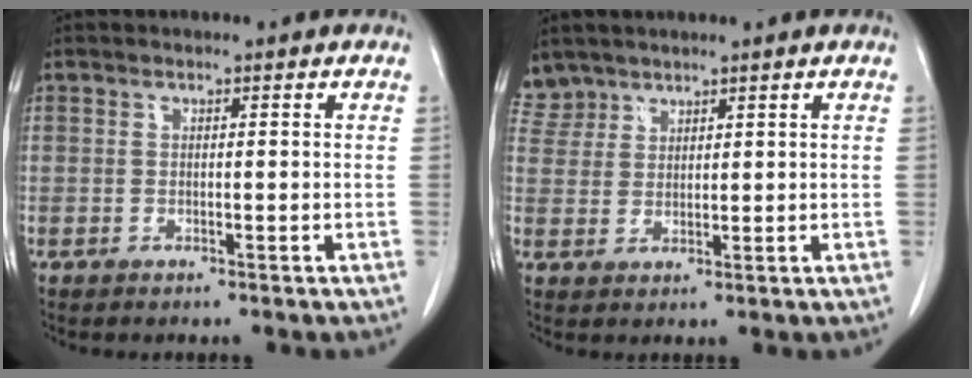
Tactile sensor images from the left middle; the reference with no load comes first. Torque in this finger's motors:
{"motor_torque": [0.17, -0.15, 0.06, -0.05]}